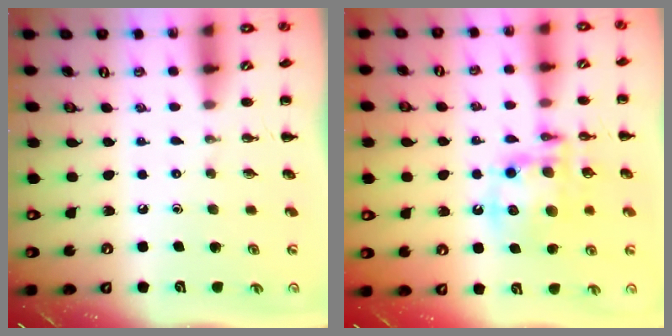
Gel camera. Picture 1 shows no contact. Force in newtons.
{"total": 13.7, "press": 13.3, "slide": 3.3}